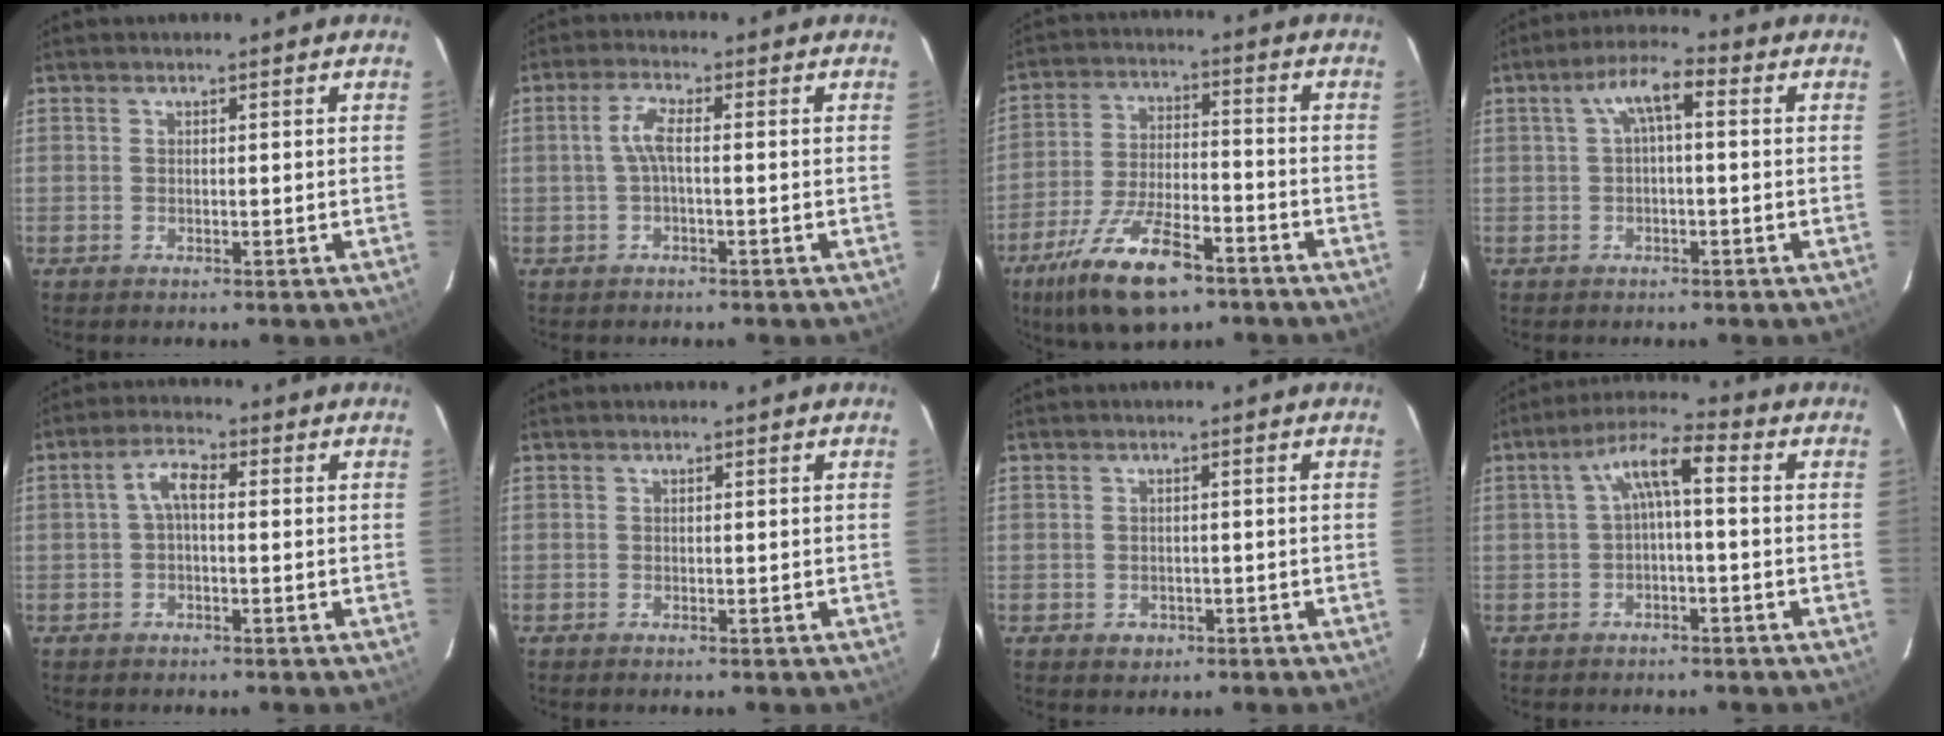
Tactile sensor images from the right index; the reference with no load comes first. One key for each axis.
{"total": 3.2, "fx": -0.4, "fy": 0.5, "fz": 3.1, "tx": -0.066, "ty": 0.006, "tz": -0.006}
{"total": 15.4, "fx": -10.0, "fy": 5.4, "fz": 10.5, "tx": -0.217, "ty": -0.025, "tz": -0.176}
{"total": 5.4, "fx": 0.6, "fy": 1.7, "fz": 5.1, "tx": -0.101, "ty": 0.021, "tz": 0.015}
{"total": 3.7, "fx": -0.2, "fy": 1.6, "fz": 3.3, "tx": -0.067, "ty": 0.016, "tz": -0.003}
{"total": 0.0}
{"total": 2.2, "fx": -0.8, "fy": 1.9, "fz": 0.5, "tx": -0.009, "ty": 0.000, "tz": -0.009}
{"total": 6.1, "fx": -0.3, "fy": 1.5, "fz": 6.0, "tx": -0.123, "ty": 0.022, "tz": -0.005}